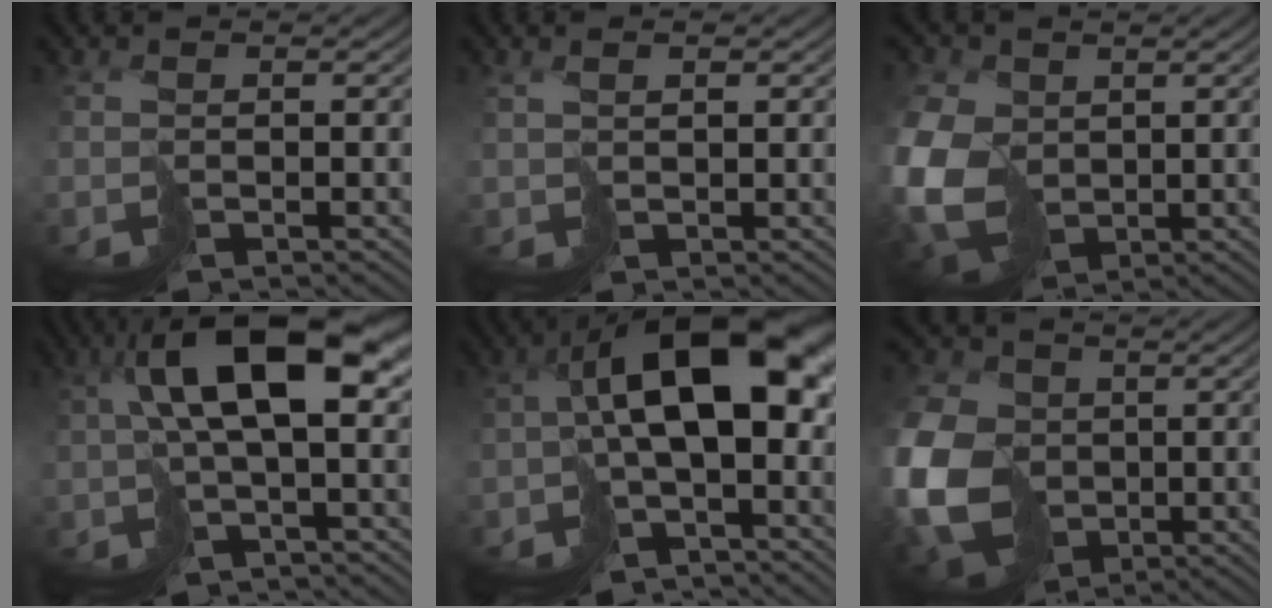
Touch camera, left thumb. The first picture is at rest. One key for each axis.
{"total": 1.1, "fx": 0.9, "fy": 0.2, "fz": 0.6, "tx": -0.007, "ty": 0.005, "tz": 0.022}
{"total": 12.5, "fx": -0.4, "fy": 9.7, "fz": 8.0, "tx": -0.229, "ty": -0.029, "tz": -0.004}
{"total": 12.1, "fx": 1.3, "fy": 4.1, "fz": 11.2, "tx": -0.201, "ty": 0.006, "tz": 0.025}
{"total": 14.0, "fx": -1.5, "fy": 6.2, "fz": 12.5, "tx": -0.213, "ty": 0.008, "tz": -0.026}
{"total": 15.4, "fx": -2.1, "fy": 12.4, "fz": 8.8, "tx": -0.245, "ty": -0.026, "tz": -0.031}